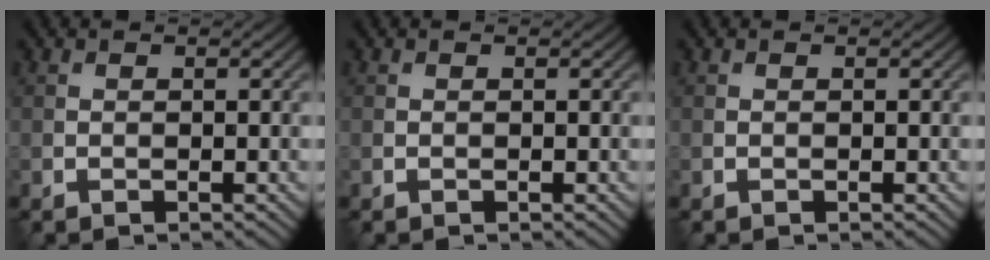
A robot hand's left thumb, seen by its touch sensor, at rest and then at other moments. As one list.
[{"total": 0.0}, {"total": 0.0}]